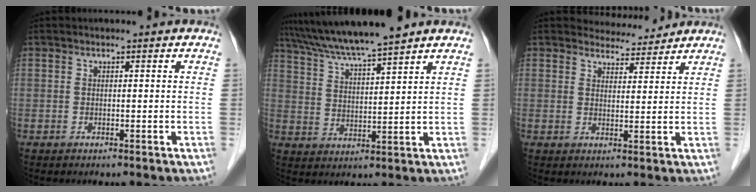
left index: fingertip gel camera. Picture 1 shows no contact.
{"total": 10.8, "force": [9.4, -0.6, 5.3], "torque": [-0.097, 0.019, 0.165]}
{"total": 4.1, "force": [4.0, 0.8, -0.3], "torque": [-0.001, 0.000, 0.060]}